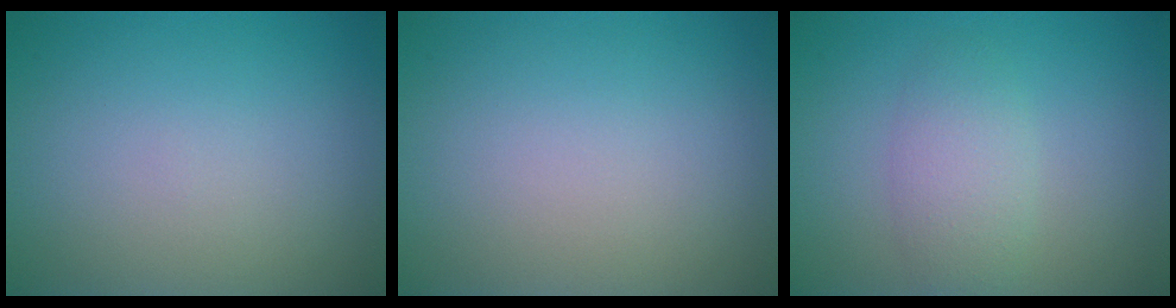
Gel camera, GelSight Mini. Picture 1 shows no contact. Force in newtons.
{"total": 0.0}
{"total": 2.8, "press": 2.8, "slide": 0.2}